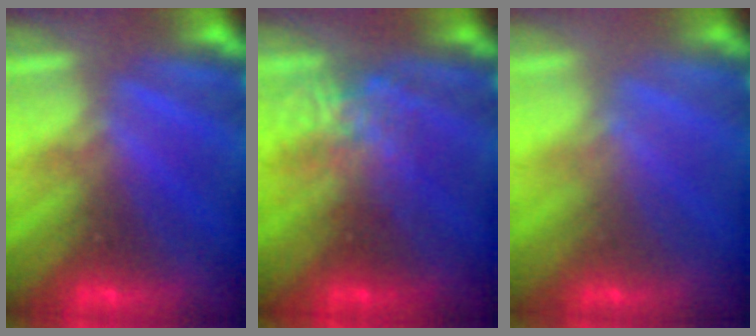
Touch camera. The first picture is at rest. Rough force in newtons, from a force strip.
{"total": 4.7}
{"total": 2.2}